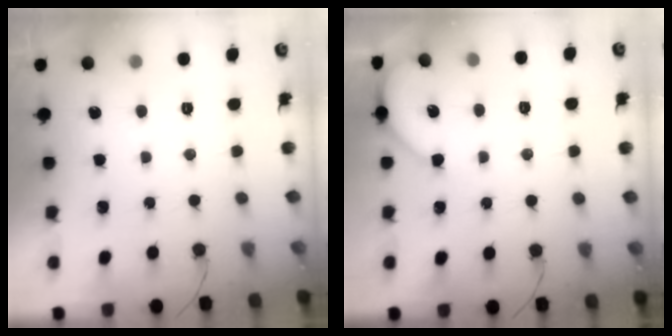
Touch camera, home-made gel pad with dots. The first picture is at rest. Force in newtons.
{"total": 4.6, "press": 4.6, "slide": 0.5}